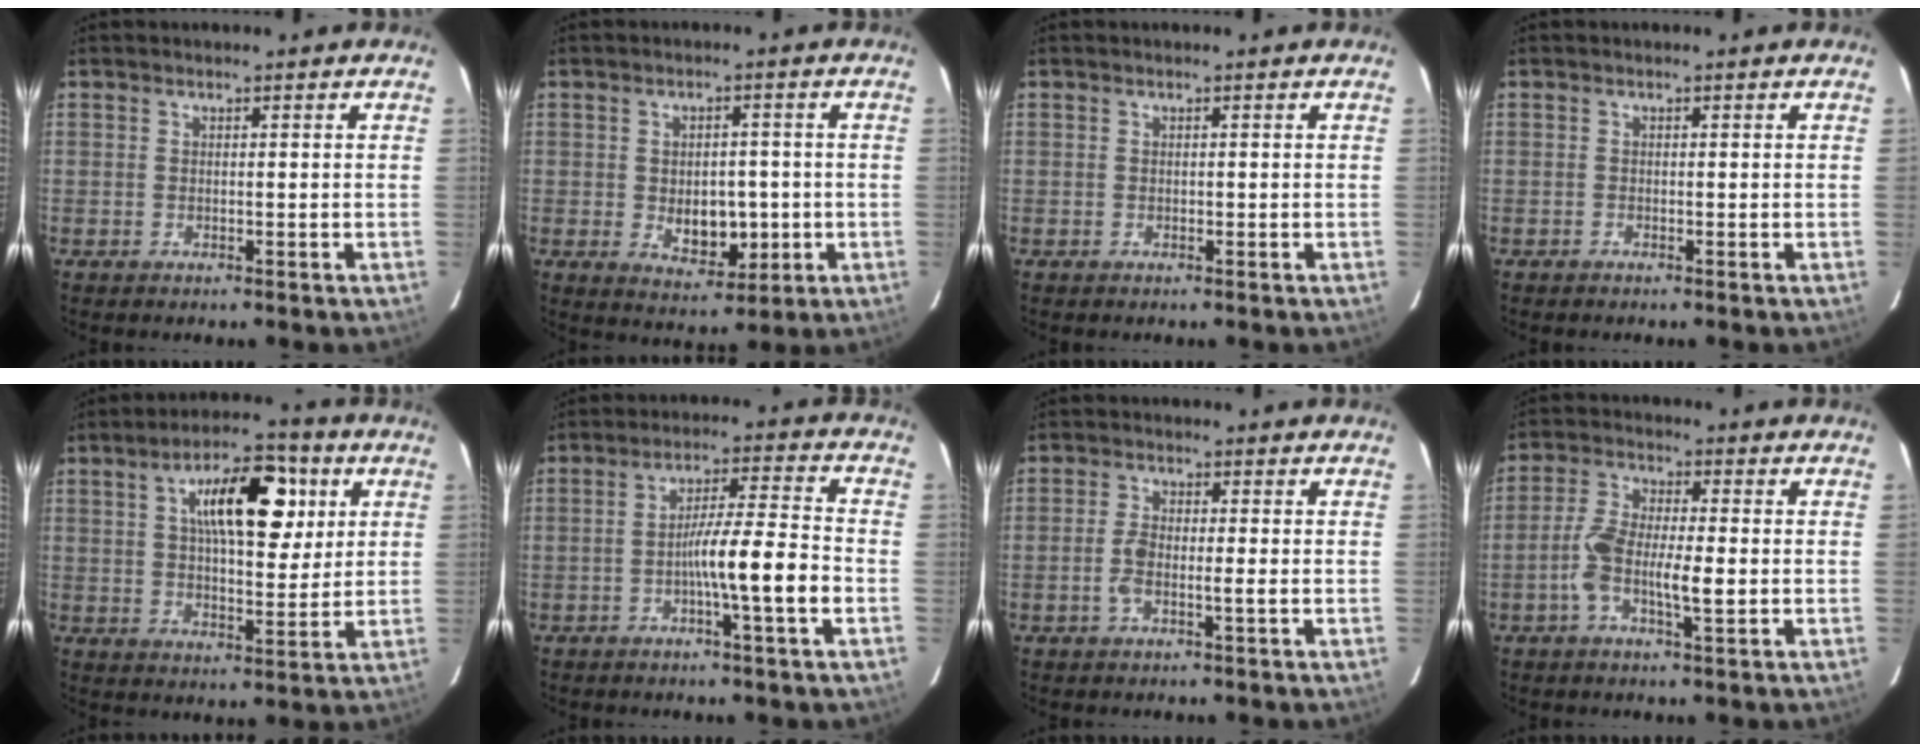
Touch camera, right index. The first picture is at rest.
{"total": 6.9, "force": [-0.9, 4.1, 5.4], "torque": [-0.077, -0.001, -0.003]}
{"total": 0.0}
{"total": 0.0}
{"total": 13.4, "force": [4.6, 4.7, 11.7], "torque": [-0.189, 0.025, 0.072]}
{"total": 9.3, "force": [-2.6, -0.6, 8.9], "torque": [-0.149, 0.007, -0.046]}
{"total": 3.4, "force": [-0.8, 0.6, 3.2], "torque": [-0.072, 0.007, -0.015]}
{"total": 7.7, "force": [-1.6, 1.6, 7.3], "torque": [-0.145, 0.011, -0.036]}